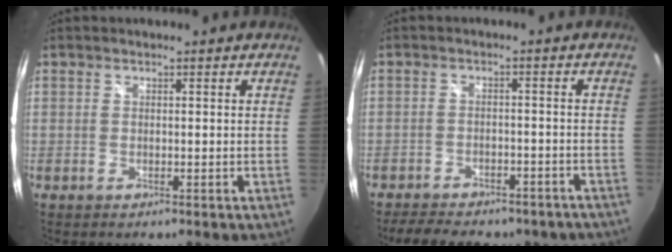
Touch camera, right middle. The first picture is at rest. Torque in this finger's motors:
{"motor_torque": [0.92, -1.19, 0.03, 0.05]}